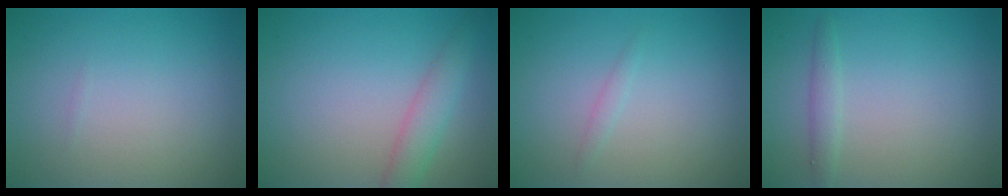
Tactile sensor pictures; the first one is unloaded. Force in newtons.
{"total": 2.2, "press": 2.2, "slide": 0.1}
{"total": 0.7, "press": 0.7, "slide": 0.0}
{"total": 1.2, "press": 1.2, "slide": 0.0}